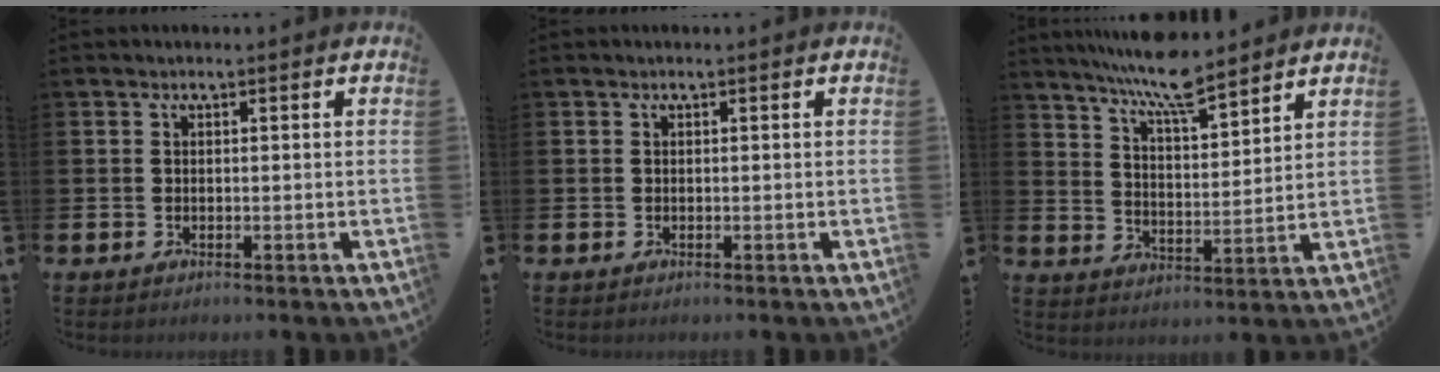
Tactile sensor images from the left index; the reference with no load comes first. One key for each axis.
{"total": 0.0}
{"total": 7.8, "fx": 7.2, "fy": 0.5, "fz": 2.7, "tx": -0.080, "ty": -0.040, "tz": 0.130}